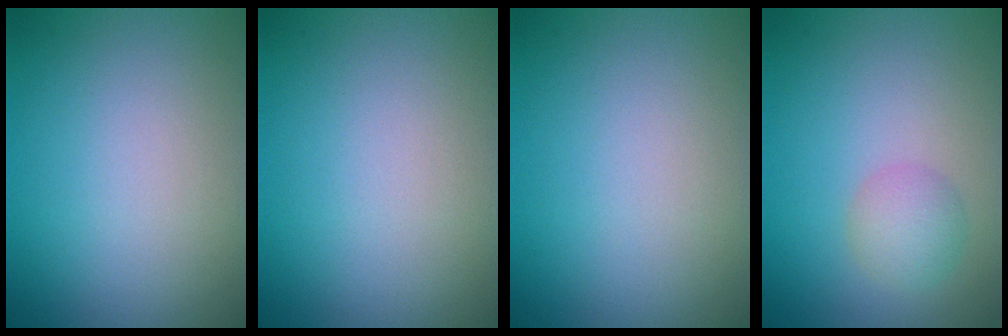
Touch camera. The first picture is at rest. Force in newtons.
{"total": 0.0}
{"total": 0.0}
{"total": 2.1, "press": 2.1, "slide": 0.1}